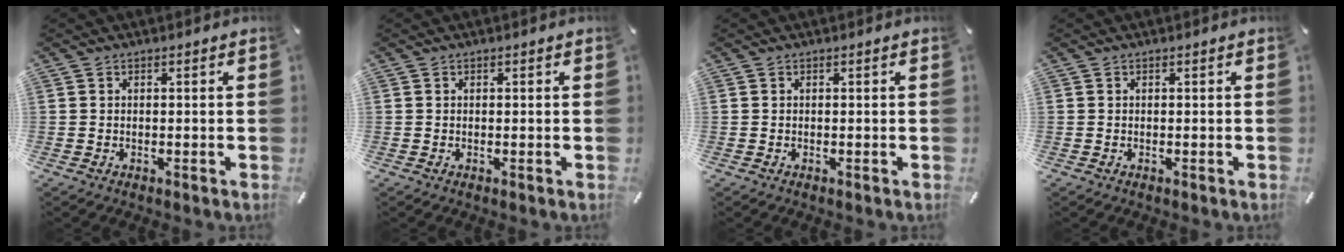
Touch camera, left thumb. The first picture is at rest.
{"total": 0.0}
{"total": 0.0}
{"total": 0.0}